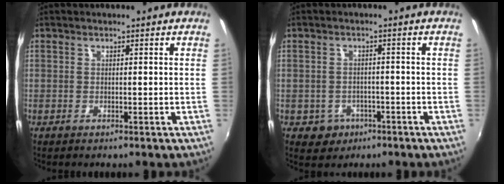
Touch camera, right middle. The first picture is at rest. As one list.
[{"total": 4.9, "force": [-2.1, 4.3, 1.0], "torque": [-0.035, 0.003, -0.023]}]